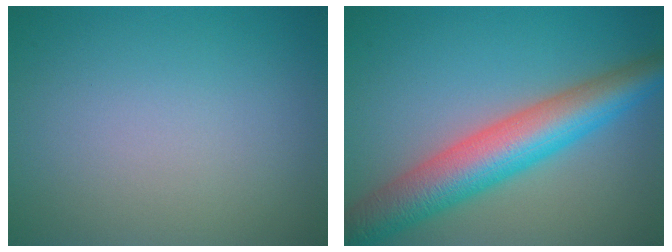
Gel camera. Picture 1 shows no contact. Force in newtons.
{"total": 8.3, "press": 8.3, "slide": 0.3}